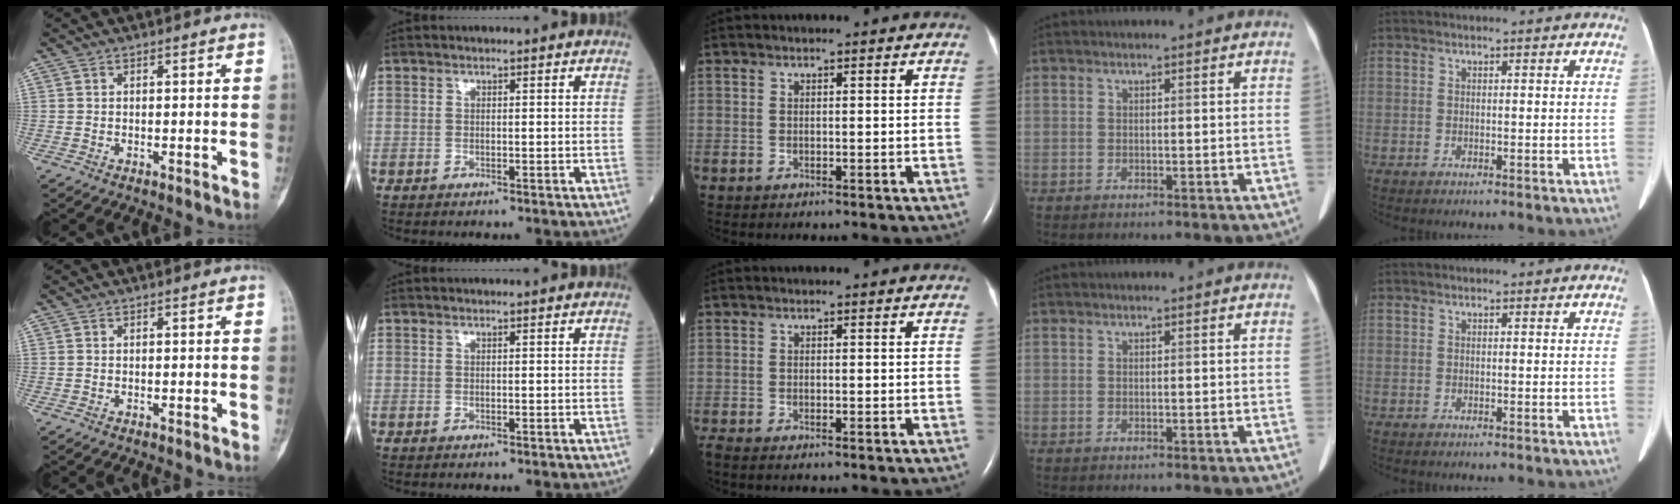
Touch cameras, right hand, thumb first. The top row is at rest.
{"middle": {"total": 0.8, "force": [-0.7, 0.0, 0.4], "torque": [-0.015, -0.005, -0.015]}}